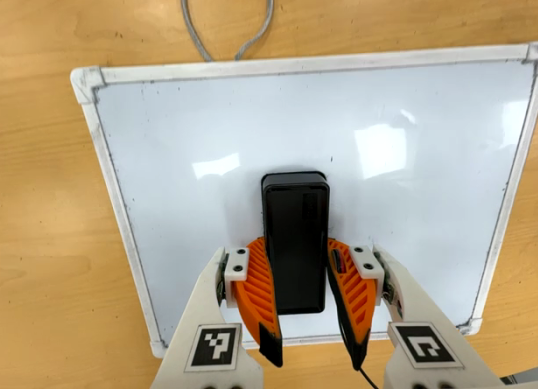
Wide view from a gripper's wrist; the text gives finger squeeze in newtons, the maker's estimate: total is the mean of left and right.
{"total": 11.7, "left": 12.1, "right": 11.3}